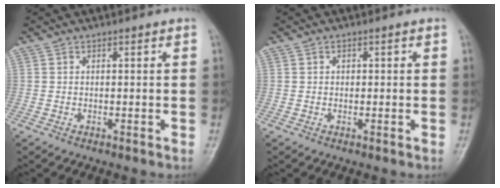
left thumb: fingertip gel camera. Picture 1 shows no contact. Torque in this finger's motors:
{"motor_torque": [-0.42, 0.09, -0.44, -0.09, 0.01]}